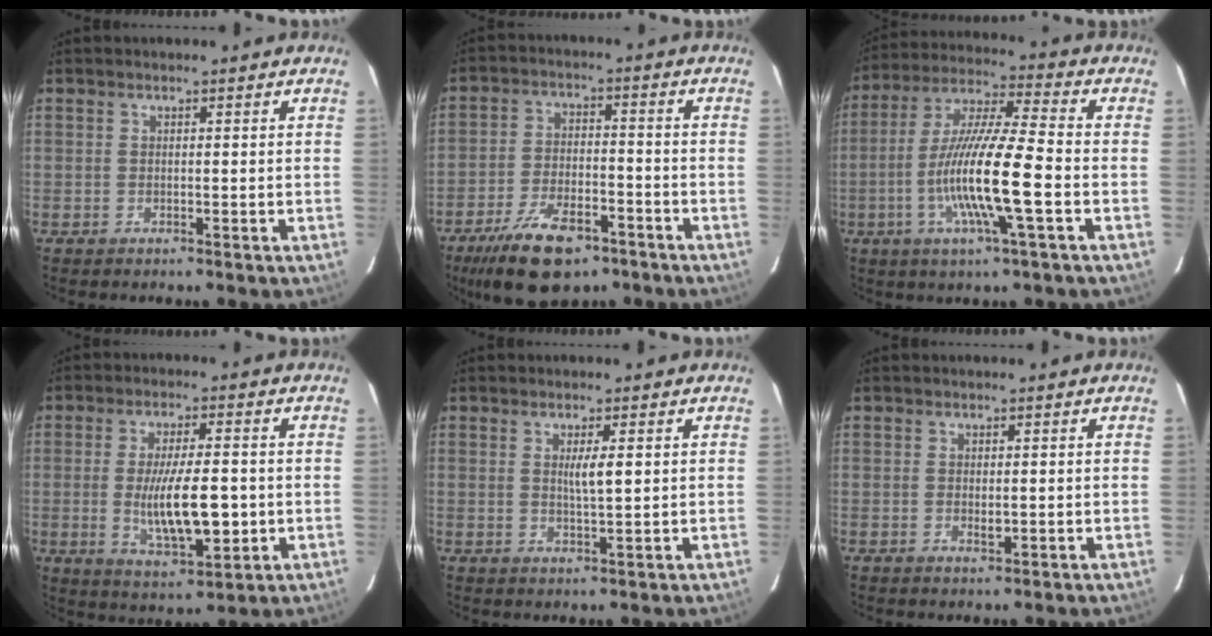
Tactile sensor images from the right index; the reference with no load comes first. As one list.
[{"total": 12.1, "force": [-8.1, 4.7, 7.7], "torque": [-0.146, -0.012, -0.137]}, {"total": 14.4, "force": [-3.6, 0.4, 14.0], "torque": [-0.271, -0.008, -0.071]}, {"total": 10.7, "force": [-1.0, 2.8, 10.3], "torque": [-0.184, -0.012, -0.008]}, {"total": 2.9, "force": [0.7, 0.1, 2.8], "torque": [-0.051, -0.004, 0.013]}, {"total": 1.2, "force": [-0.1, 0.5, 1.1], "torque": [-0.019, -0.003, 0.000]}]